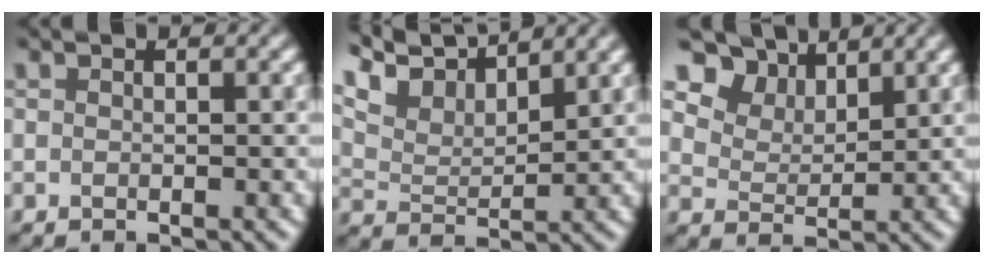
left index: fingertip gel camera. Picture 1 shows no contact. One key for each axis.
{"total": 7.2, "fx": 6.5, "fy": 1.6, "fz": 2.7, "tx": -0.069, "ty": 0.016, "tz": 0.110}
{"total": 8.9, "fx": 6.5, "fy": 4.8, "fz": 3.6, "tx": -0.094, "ty": 0.005, "tz": 0.119}